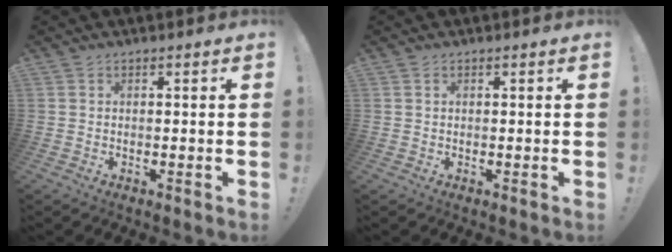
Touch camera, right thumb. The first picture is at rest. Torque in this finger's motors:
{"motor_torque": [-0.02, -0.12, -0.06, 0.15, 0.06]}